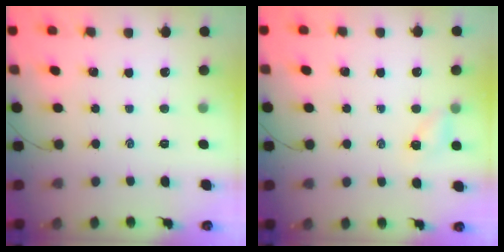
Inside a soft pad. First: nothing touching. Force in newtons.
{"total": 4.5, "press": 4.3, "slide": 1.3}